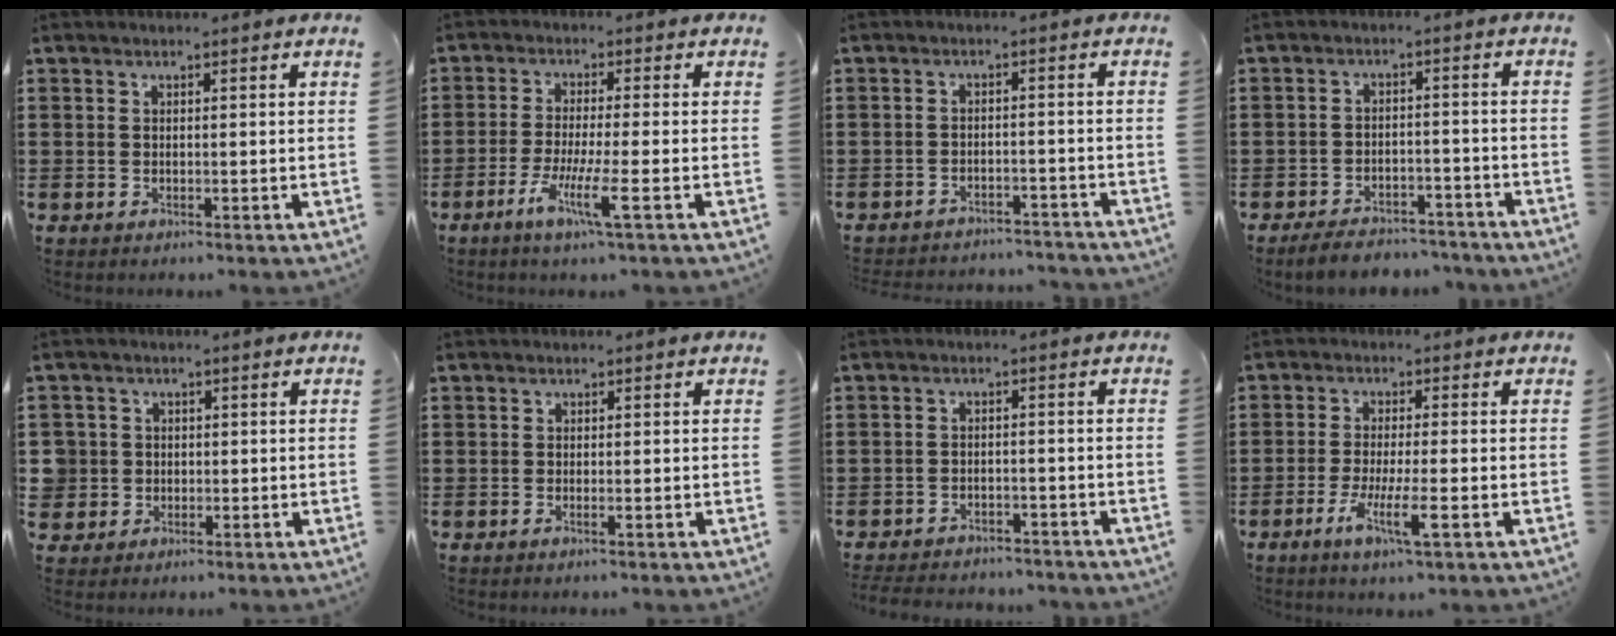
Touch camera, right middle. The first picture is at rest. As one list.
[{"total": 6.4, "force": [-3.1, -0.1, 5.6], "torque": [-0.110, -0.013, -0.059]}, {"total": 2.8, "force": [-2.8, 0.3, 0.1], "torque": [-0.007, 0.000, -0.060]}, {"total": 4.5, "force": [-4.2, 0.9, 1.0], "torque": [-0.025, 0.003, -0.086]}, {"total": 3.5, "force": [-0.3, 3.4, 0.3], "torque": [-0.031, 0.006, -0.013]}, {"total": 0.5, "force": [-0.2, 0.0, 0.5], "torque": [-0.009, -0.002, -0.004]}, {"total": 3.3, "force": [-3.2, 0.4, 0.2], "torque": [-0.007, -0.001, -0.068]}, {"total": 6.1, "force": [-2.7, 0.6, 5.4], "torque": [-0.099, -0.010, -0.048]}]